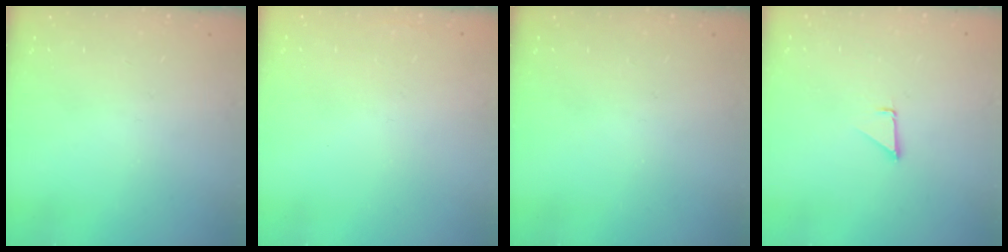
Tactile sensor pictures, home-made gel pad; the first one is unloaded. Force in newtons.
{"total": 1.6, "press": 1.6, "slide": 0.1}
{"total": 0.0}
{"total": 1.3, "press": 1.3, "slide": 0.1}